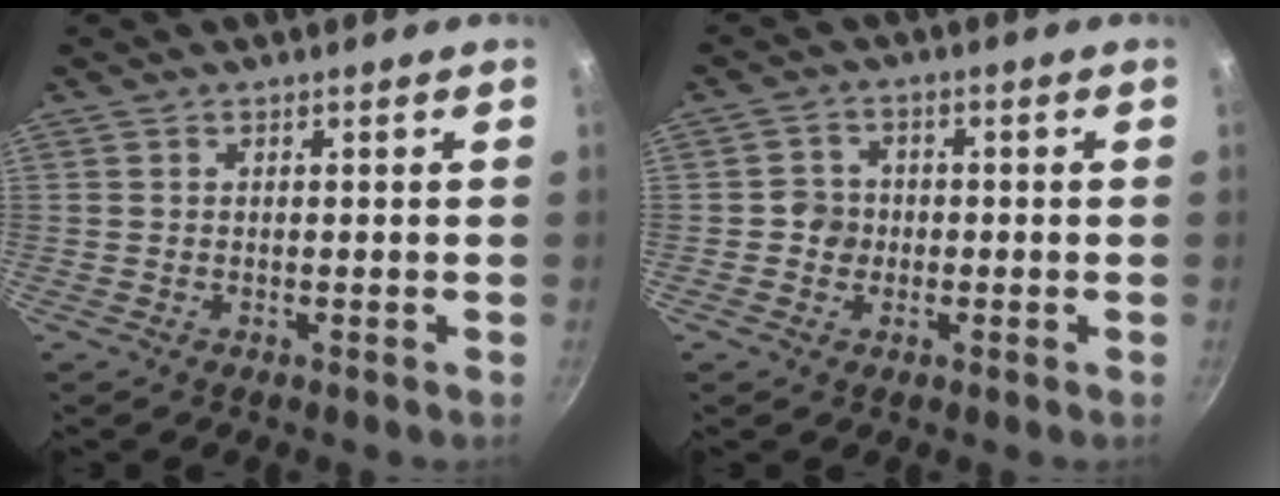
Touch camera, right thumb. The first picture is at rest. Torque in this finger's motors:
{"motor_torque": [-0.15, 1.08, -0.22, 0.16, 0.08]}